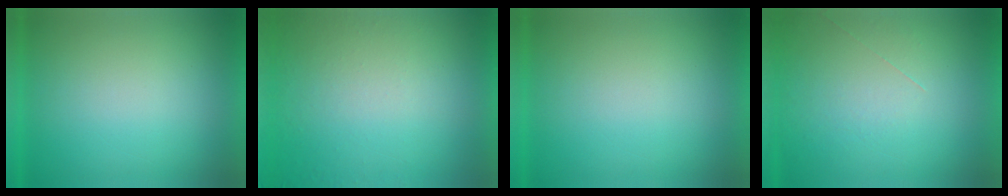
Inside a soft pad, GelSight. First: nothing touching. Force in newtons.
{"total": 4.7}
{"total": 0.0}
{"total": 1.2}